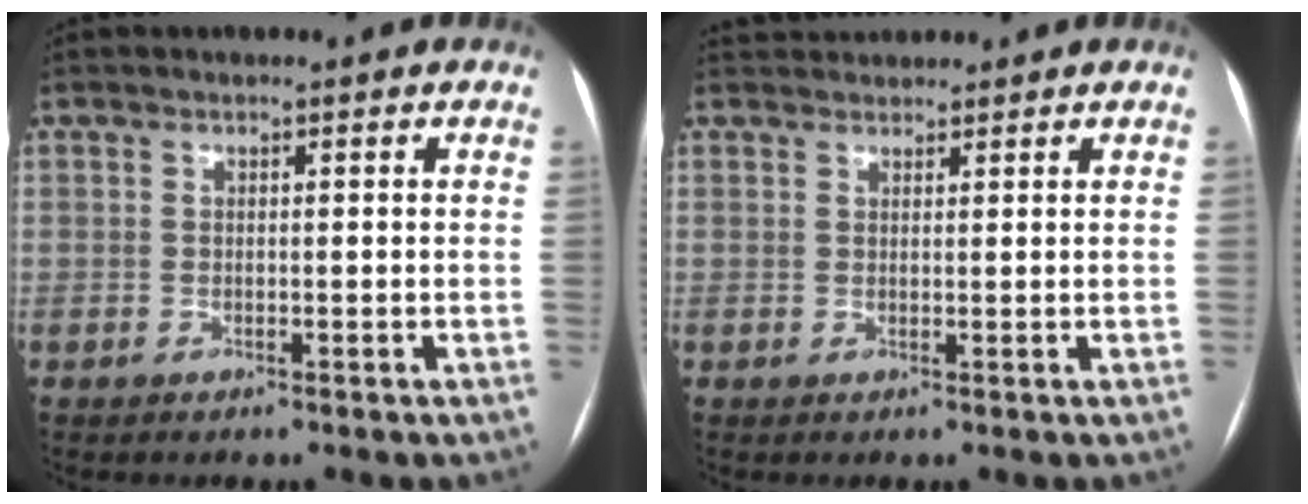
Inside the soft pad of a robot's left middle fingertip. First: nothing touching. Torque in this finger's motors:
{"motor_torque": [0.13, -0.12, -0.12, -0.02]}